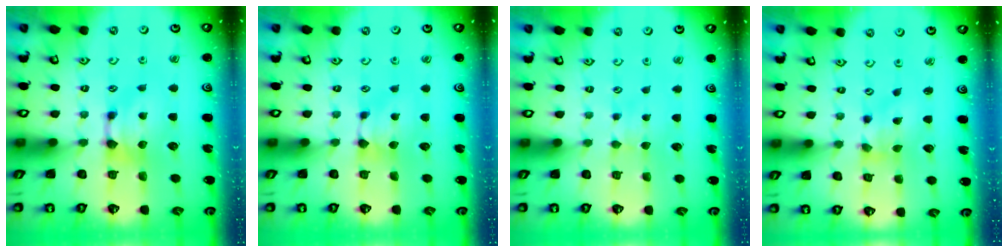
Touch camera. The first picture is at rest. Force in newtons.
{"total": 1.1, "press": 0.7, "slide": 0.8}
{"total": 2.6, "press": 2.5, "slide": 0.2}
{"total": 1.2, "press": 0.6, "slide": 1.1}